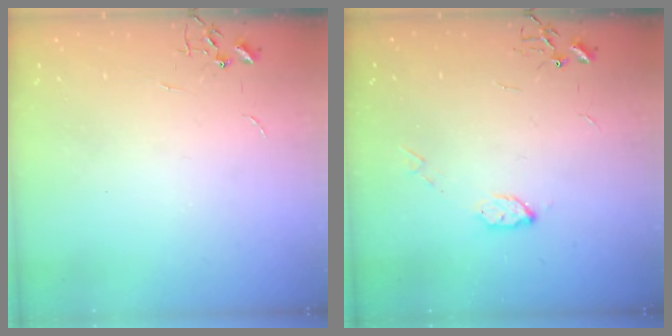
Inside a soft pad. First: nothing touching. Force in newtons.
{"total": 5.2, "press": 5.2, "slide": 0.3}